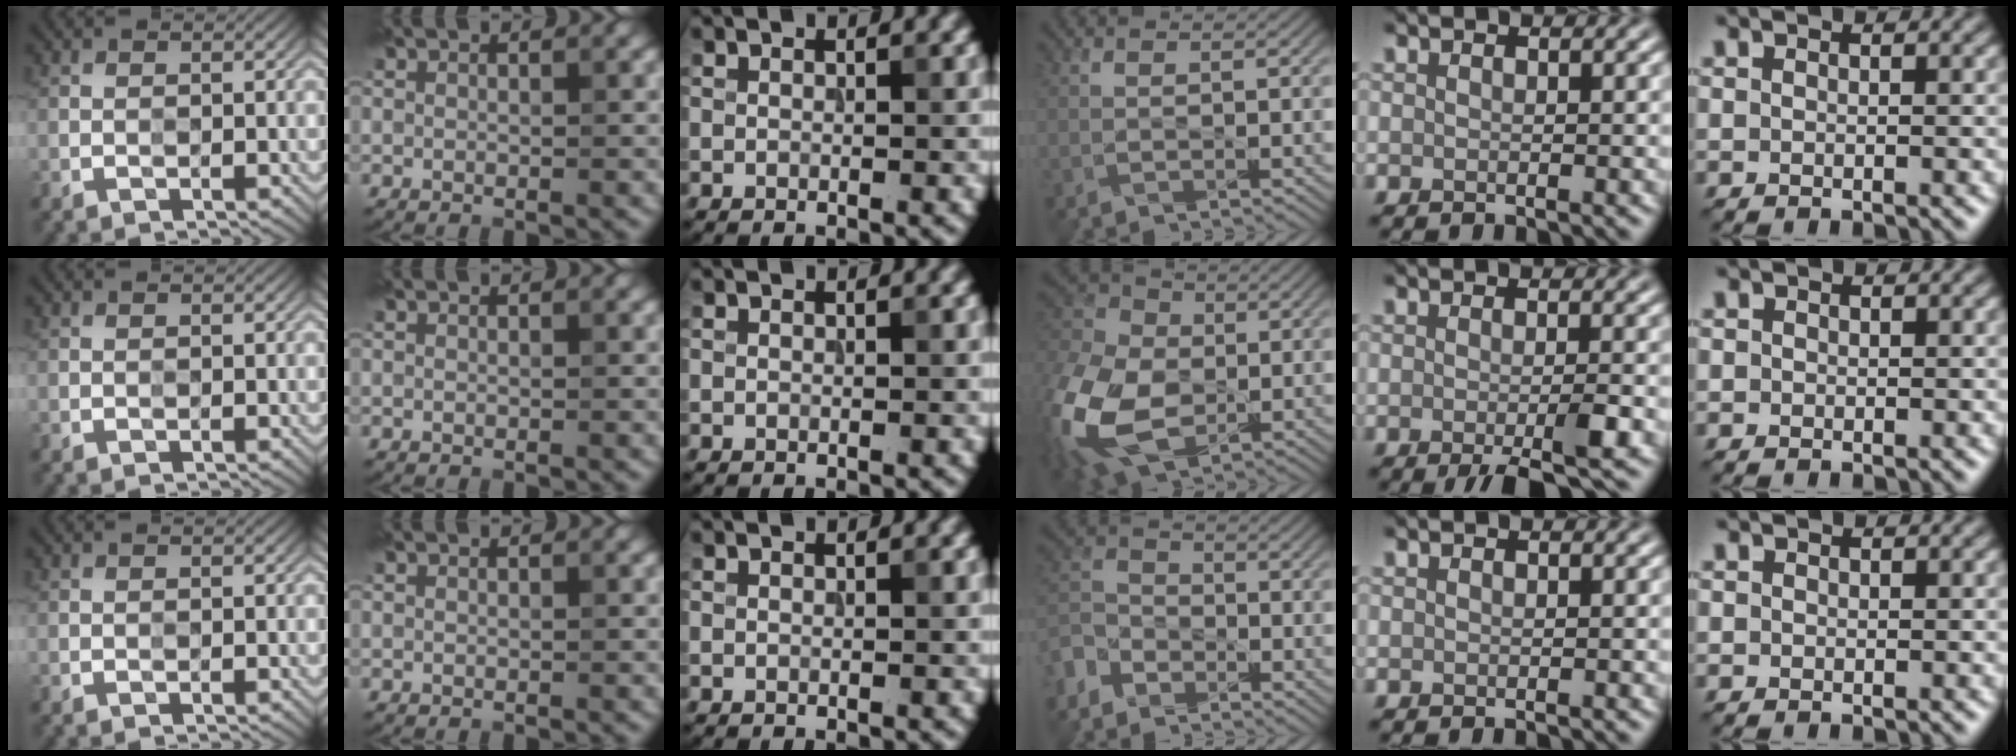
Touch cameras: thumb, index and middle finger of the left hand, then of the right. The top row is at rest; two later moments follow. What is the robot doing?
{"motion": "press", "object": "stopwatch"}